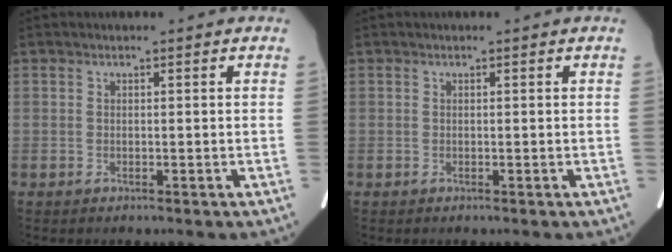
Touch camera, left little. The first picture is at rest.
{"total": 0.0}